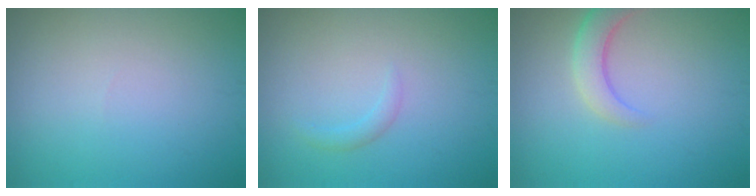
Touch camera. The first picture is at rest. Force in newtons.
{"total": 0.9, "press": 0.8, "slide": 0.1}
{"total": 2.7, "press": 2.7, "slide": 0.3}